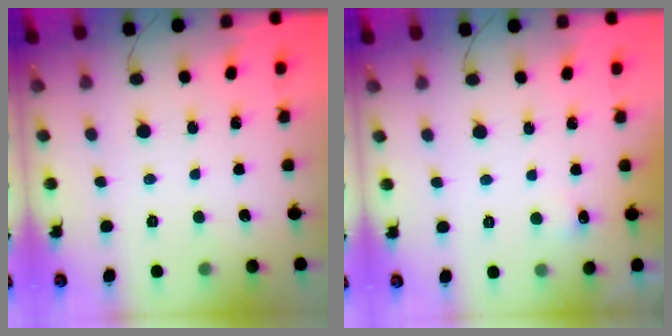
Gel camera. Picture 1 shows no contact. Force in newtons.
{"total": 3.7, "press": 3.5, "slide": 0.9}